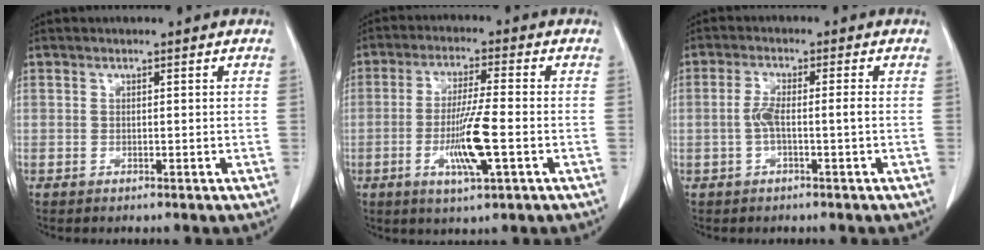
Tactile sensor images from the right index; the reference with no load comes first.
{"total": 9.0, "force": [-2.5, 0.3, 8.7], "torque": [-0.166, -0.010, -0.045]}
{"total": 3.5, "force": [-0.7, 0.2, 3.4], "torque": [-0.070, 0.011, -0.012]}